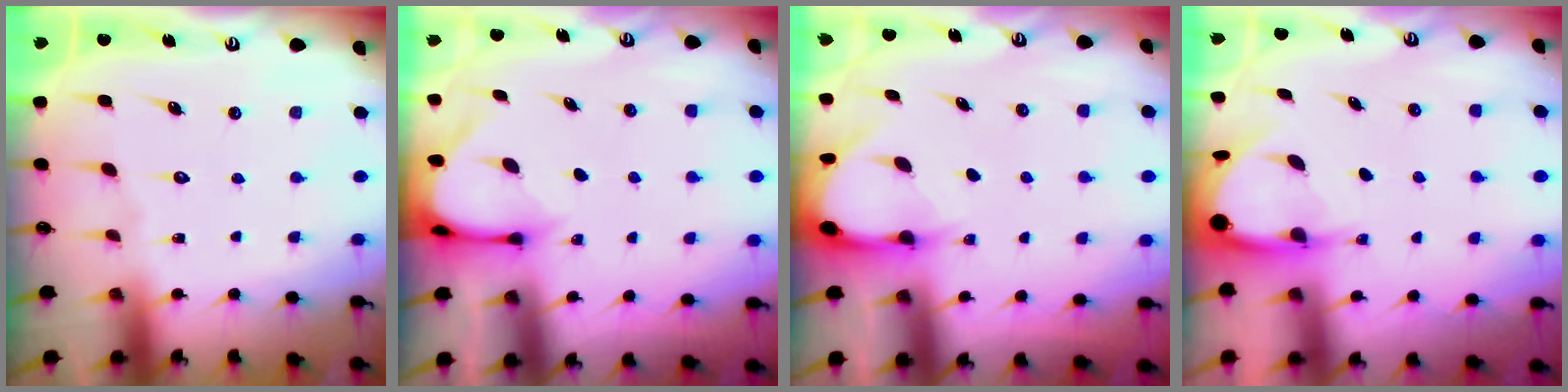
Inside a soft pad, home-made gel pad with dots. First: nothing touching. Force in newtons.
{"total": 3.3, "press": 3.3, "slide": 0.3}
{"total": 2.9, "press": 2.9, "slide": 0.3}
{"total": 3.9, "press": 3.9, "slide": 0.4}